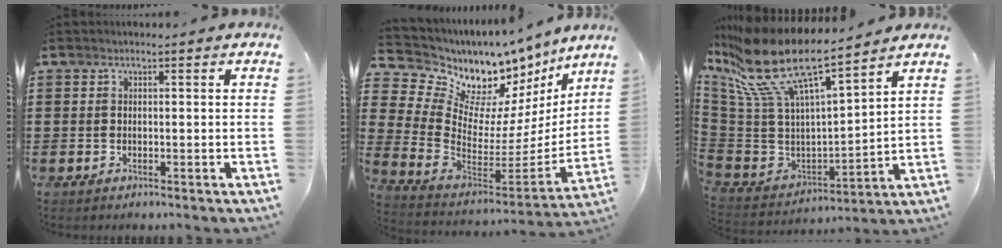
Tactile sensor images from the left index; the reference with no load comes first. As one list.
[{"total": 9.8, "force": [7.2, 5.5, 3.7], "torque": [-0.112, -0.074, 0.133]}, {"total": 14.6, "force": [10.1, 3.9, 9.9], "torque": [-0.249, -0.072, 0.165]}]